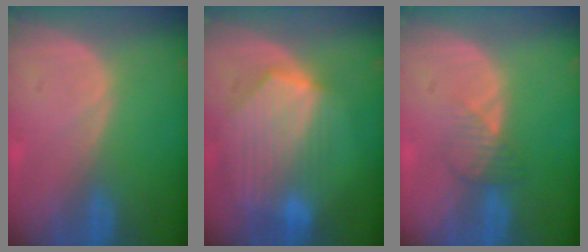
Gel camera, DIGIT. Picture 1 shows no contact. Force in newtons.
{"total": 9.0, "press": 8.0, "slide": 4.0}
{"total": 2.7, "press": 2.7, "slide": 0.3}